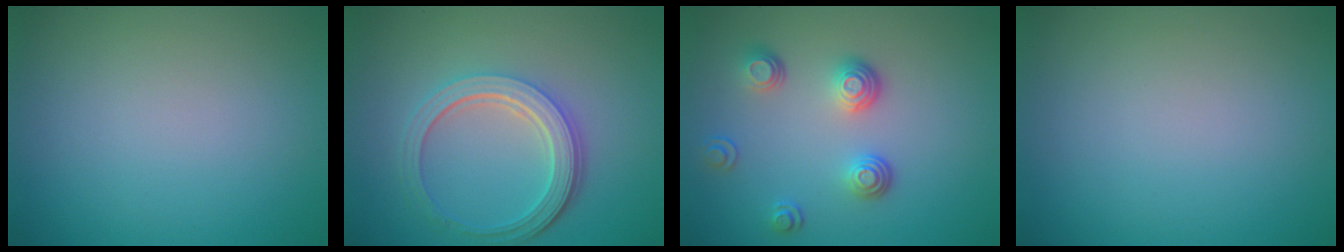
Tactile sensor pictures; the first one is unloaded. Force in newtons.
{"total": 5.0, "press": 3.8, "slide": 3.3}
{"total": 3.4, "press": 2.6, "slide": 2.1}
{"total": 0.0}